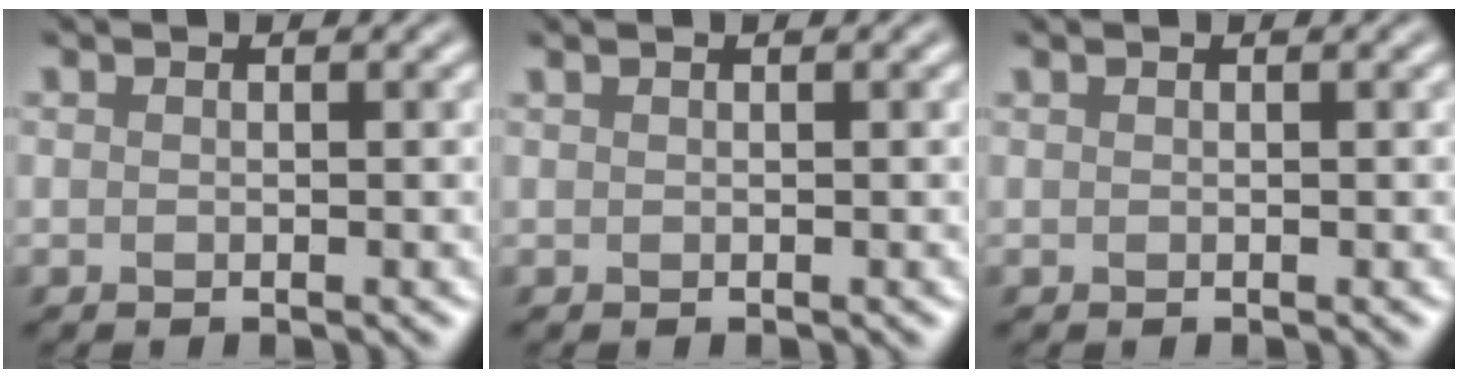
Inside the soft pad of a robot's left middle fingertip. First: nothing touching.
{"total": 0.9, "force": [0.7, 0.4, 0.5], "torque": [-0.008, 0.009, 0.015]}
{"total": 0.6, "force": [0.4, 0.3, 0.3], "torque": [-0.006, 0.006, 0.009]}